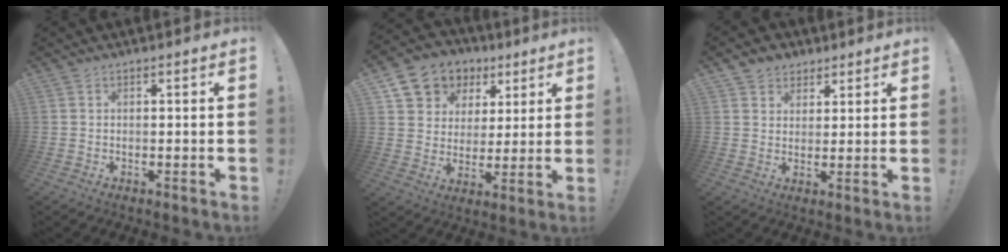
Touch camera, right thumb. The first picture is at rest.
{"total": 11.2, "force": [5.7, 9.1, 3.1], "torque": [-0.050, -0.036, 0.120]}
{"total": 5.1, "force": [2.9, 4.1, 0.4], "torque": [-0.001, -0.016, 0.057]}